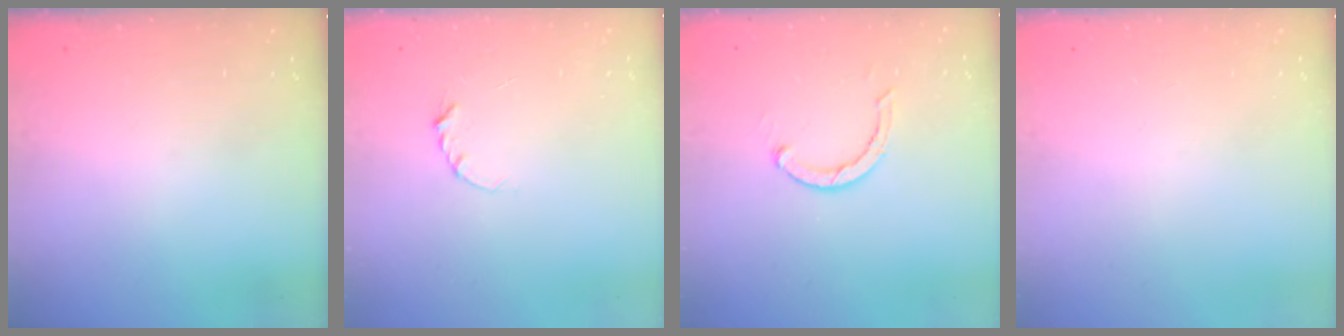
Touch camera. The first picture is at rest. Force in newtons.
{"total": 2.9, "press": 2.9, "slide": 0.3}
{"total": 2.6, "press": 2.5, "slide": 0.4}
{"total": 0.0}